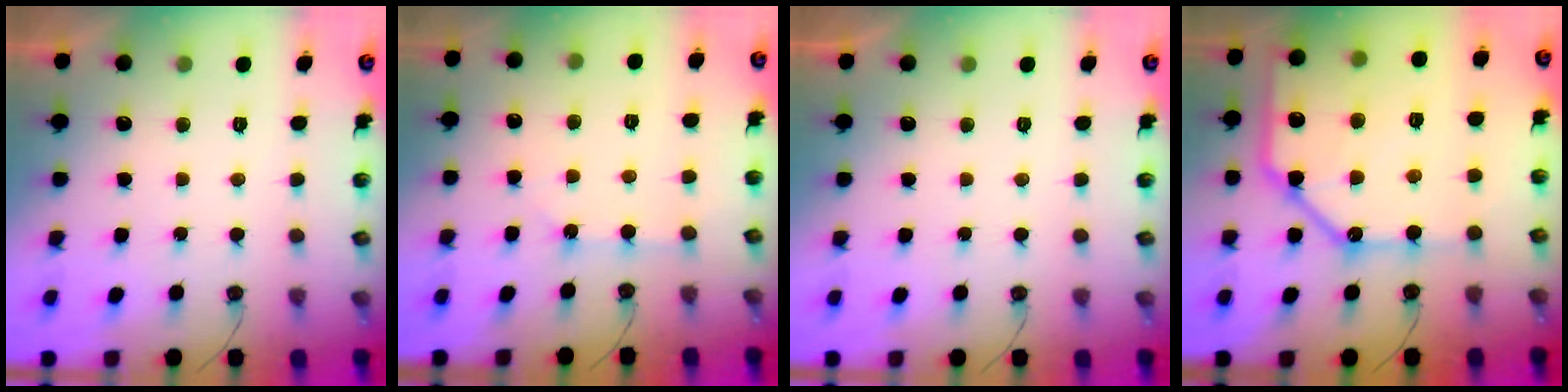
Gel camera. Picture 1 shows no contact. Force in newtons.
{"total": 1.7, "press": 1.7, "slide": 0.1}
{"total": 0.0}
{"total": 20.6, "press": 20.4, "slide": 2.5}